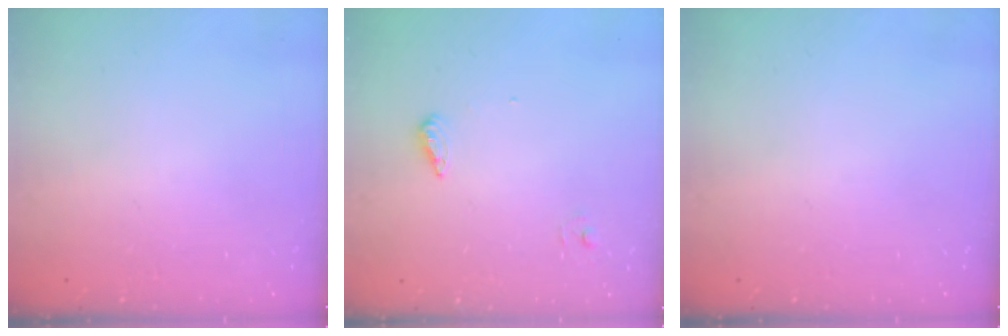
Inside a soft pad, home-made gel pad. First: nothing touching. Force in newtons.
{"total": 5.9, "press": 5.8, "slide": 1.4}
{"total": 0.0}